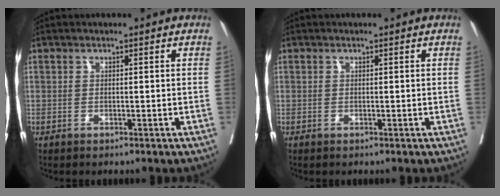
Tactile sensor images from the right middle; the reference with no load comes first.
{"total": 0.0}